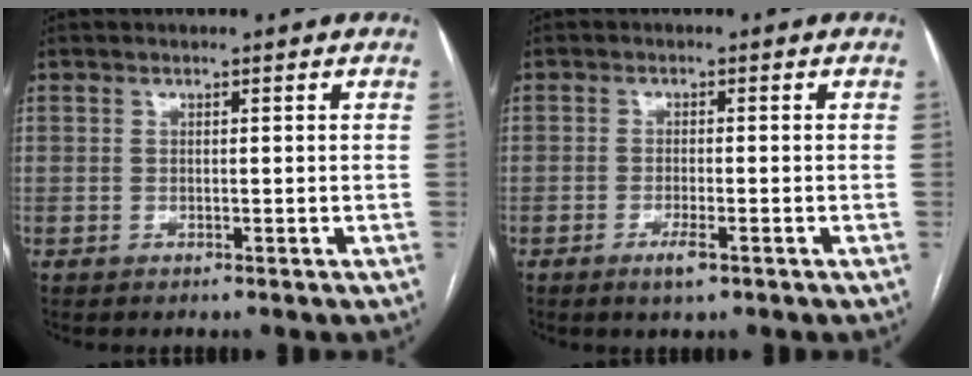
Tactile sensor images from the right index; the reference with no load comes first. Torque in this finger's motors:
{"motor_torque": [0.32, 0.08, 0.14, 0.03]}